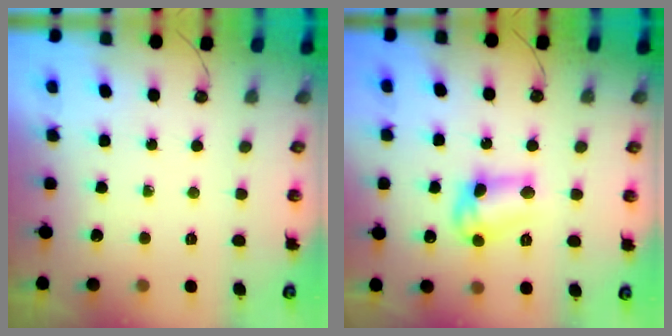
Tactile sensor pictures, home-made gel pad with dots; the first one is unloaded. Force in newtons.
{"total": 11.7, "press": 11.6, "slide": 0.7}